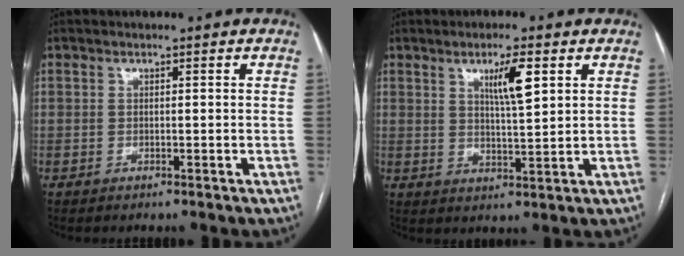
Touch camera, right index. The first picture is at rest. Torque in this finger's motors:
{"motor_torque": [0.60, 0.58, 0.16, 0.05]}